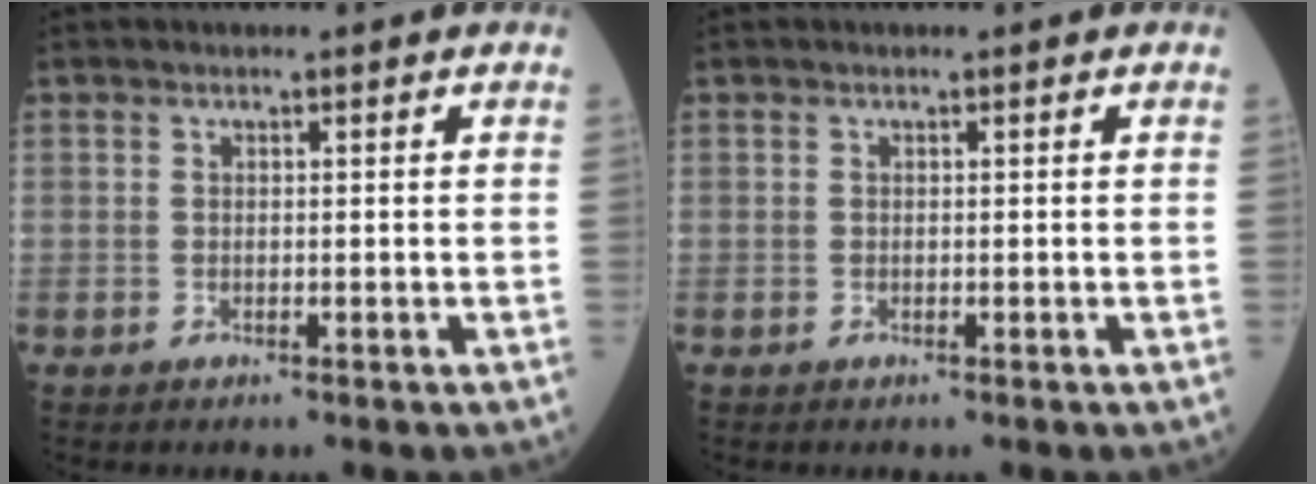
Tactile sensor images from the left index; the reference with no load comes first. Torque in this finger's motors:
{"motor_torque": [-0.13, 0.13, 0.00, 0.01]}